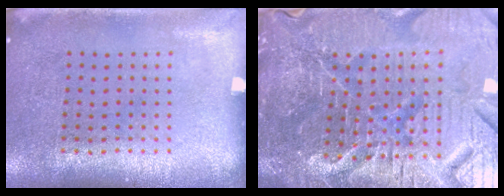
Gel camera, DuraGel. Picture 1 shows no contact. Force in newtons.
{"total": 7.2, "press": 6.5, "slide": 3.2}